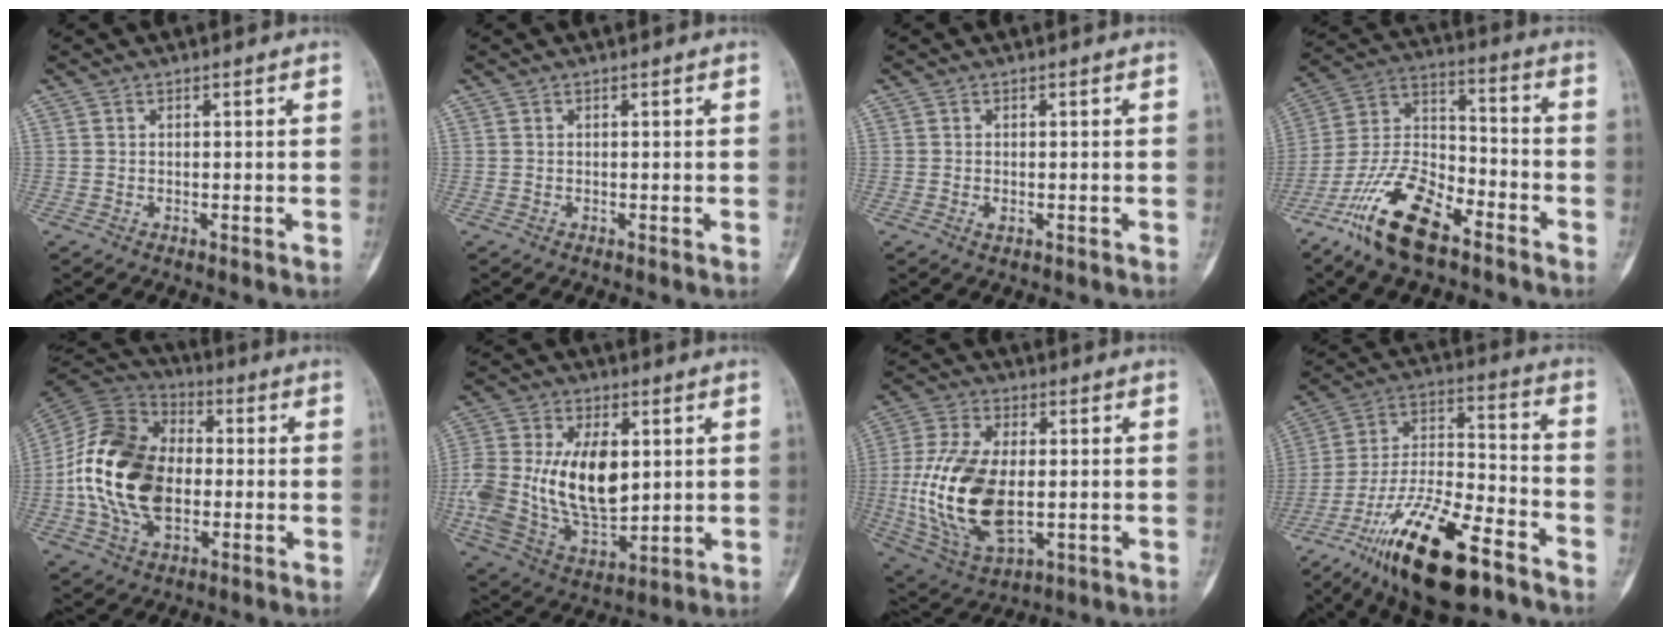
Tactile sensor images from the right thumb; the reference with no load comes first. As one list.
[{"total": 0.0}, {"total": 1.0, "force": [-0.3, 0.6, 0.7], "torque": [-0.015, 0.000, -0.005]}, {"total": 16.9, "force": [-10.8, 7.1, 10.9], "torque": [-0.205, 0.067, -0.207]}, {"total": 21.0, "force": [-1.7, 13.9, 15.6], "torque": [-0.283, 0.018, -0.031]}, {"total": 21.4, "force": [1.8, 12.7, 17.1], "torque": [-0.339, -0.015, 0.045]}, {"total": 19.2, "force": [-1.3, 10.4, 16.1], "torque": [-0.334, -0.006, -0.010]}, {"total": 22.4, "force": [-14.1, 7.1, 15.8], "torque": [-0.297, 0.069, -0.248]}]